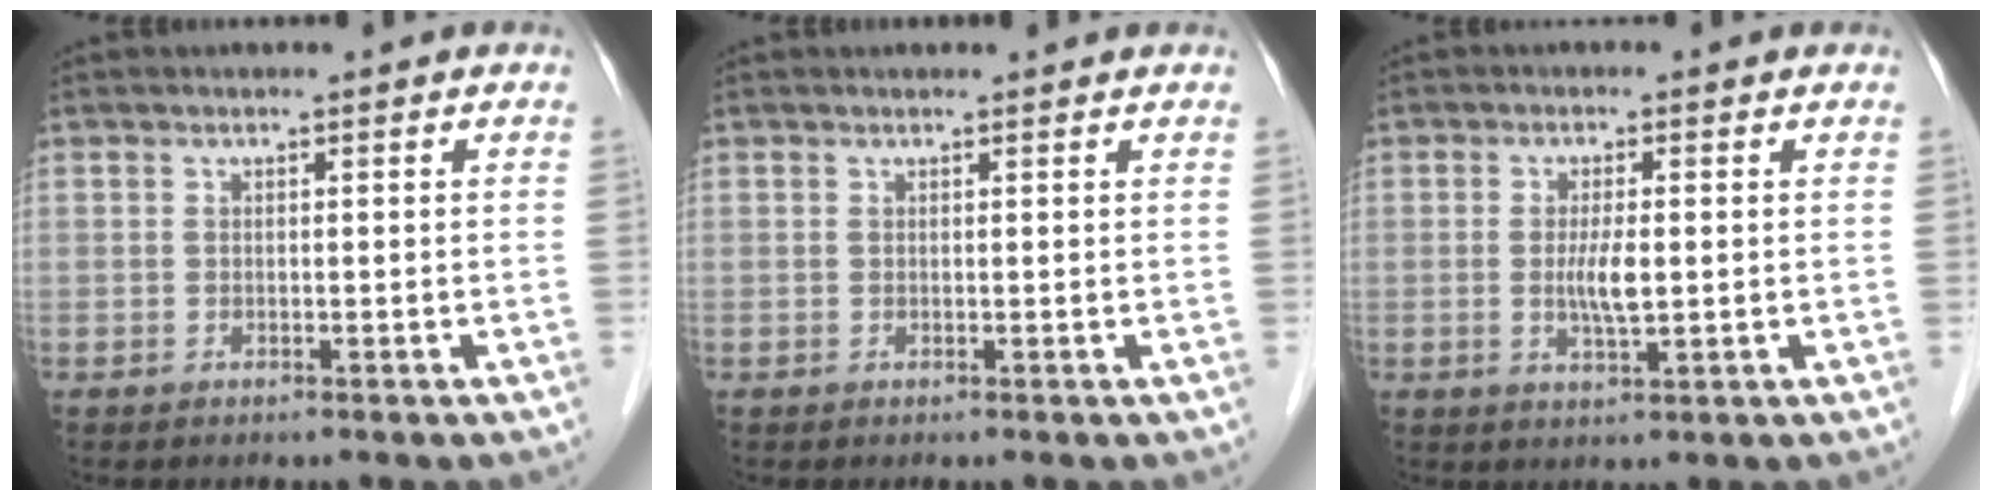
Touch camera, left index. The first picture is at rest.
{"total": 1.4, "force": [1.4, 0.2, 0.2], "torque": [-0.013, 0.010, 0.016]}
{"total": 3.8, "force": [-0.1, 0.7, 3.8], "torque": [-0.076, -0.005, 0.000]}